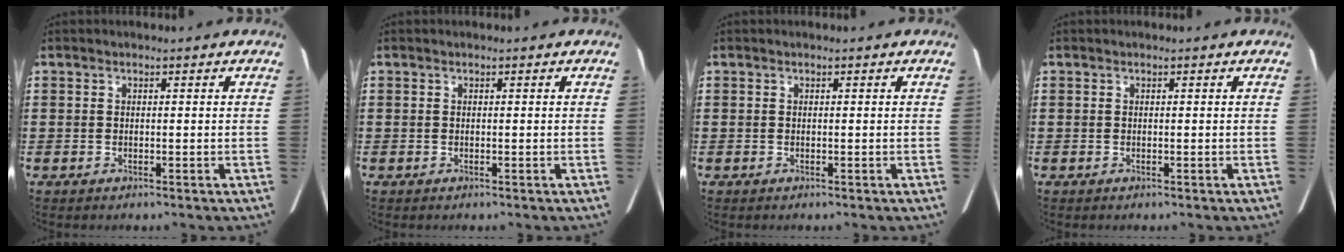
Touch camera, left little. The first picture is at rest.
{"total": 0.0}
{"total": 0.0}
{"total": 0.0}